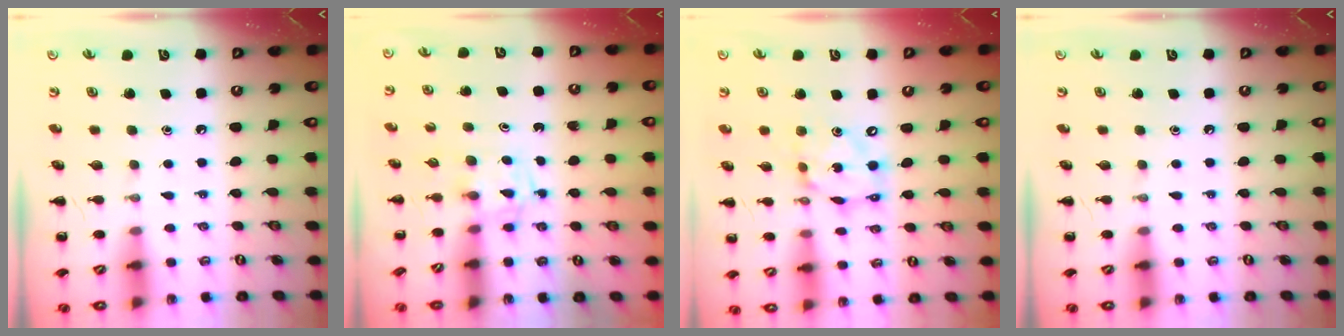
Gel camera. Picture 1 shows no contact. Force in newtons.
{"total": 2.5, "press": 2.2, "slide": 1.3}
{"total": 10.9, "press": 10.6, "slide": 2.7}
{"total": 0.0}